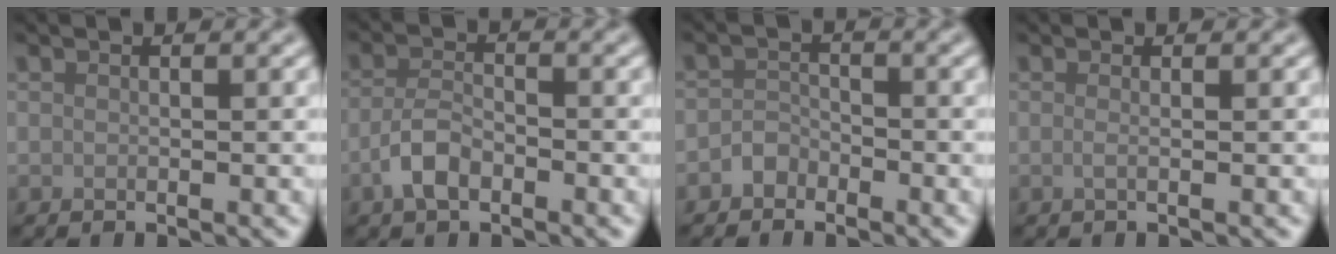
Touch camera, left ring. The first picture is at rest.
{"total": 2.9, "force": [-1.6, 1.3, 2.0], "torque": [-0.043, 0.004, -0.039]}
{"total": 1.4, "force": [-1.1, 0.9, 0.1], "torque": [0.002, 0.009, -0.022]}
{"total": 1.0, "force": [-0.1, 0.3, 0.9], "torque": [-0.012, -0.003, -0.006]}